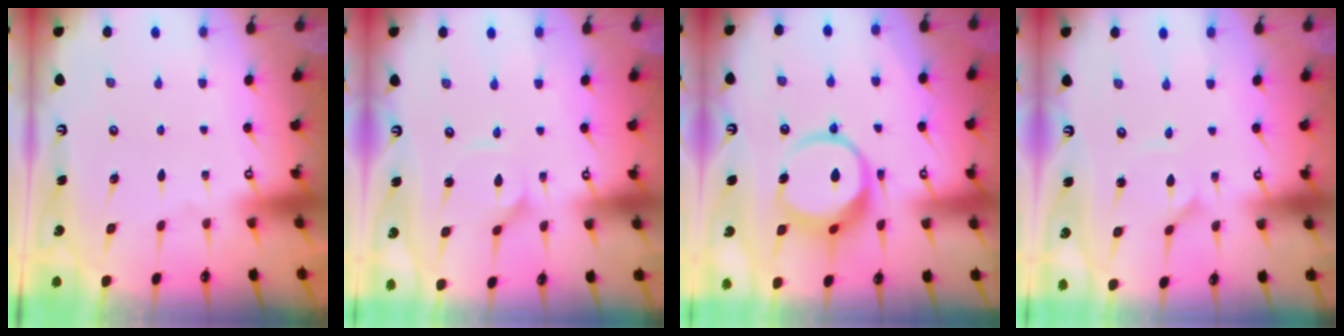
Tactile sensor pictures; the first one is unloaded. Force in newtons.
{"total": 3.2, "press": 3.2, "slide": 0.1}
{"total": 11.6, "press": 11.5, "slide": 1.4}
{"total": 0.9, "press": 0.9, "slide": 0.0}